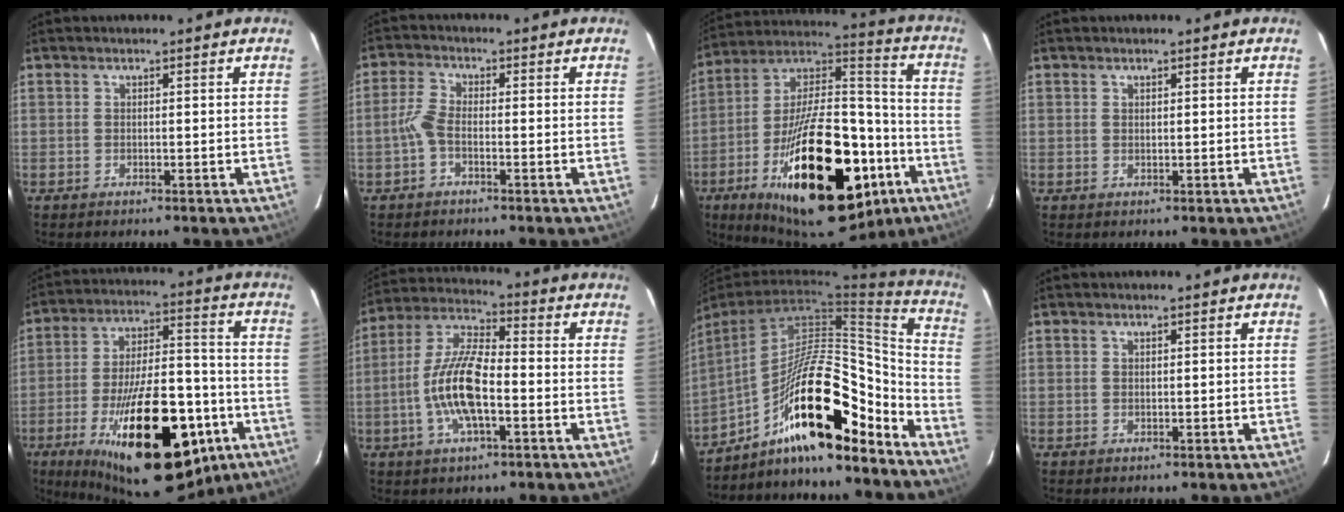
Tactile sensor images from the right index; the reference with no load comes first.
{"total": 3.0, "force": [-1.4, 1.1, 2.4], "torque": [-0.059, 0.008, -0.032]}
{"total": 34.9, "force": [-15.9, 16.3, 26.5], "torque": [-0.441, 0.014, -0.232]}
{"total": 0.5, "force": [0.4, 0.2, 0.3], "torque": [-0.005, 0.001, 0.007]}
{"total": 30.1, "force": [-14.2, 13.8, 22.7], "torque": [-0.380, -0.006, -0.194]}
{"total": 12.5, "force": [-3.2, 4.1, 11.4], "torque": [-0.237, 0.004, -0.064]}
{"total": 20.2, "force": [-12.8, 5.7, 14.5], "torque": [-0.231, 0.000, -0.217]}
{"total": 0.0}